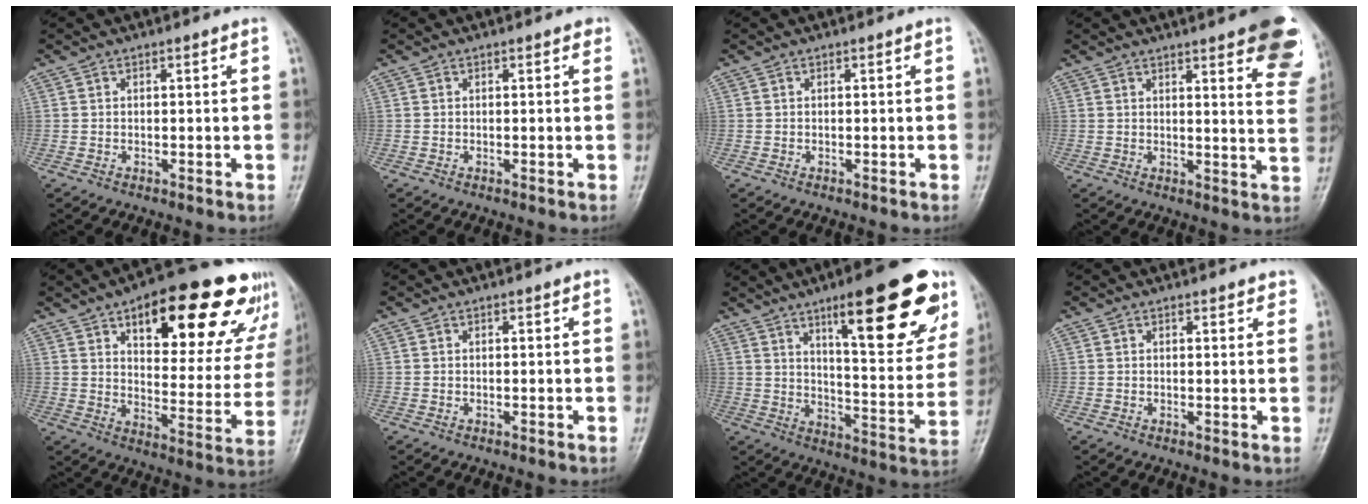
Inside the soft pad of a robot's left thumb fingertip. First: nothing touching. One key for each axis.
{"total": 0.7, "fx": 0.4, "fy": 0.3, "fz": 0.4, "tx": -0.002, "ty": 0.000, "tz": 0.000}
{"total": 0.0}
{"total": 17.8, "fx": 10.6, "fy": 4.3, "fz": 13.6, "tx": -0.145, "ty": -0.039, "tz": 0.112}
{"total": 26.5, "fx": 15.1, "fy": 11.0, "fz": 18.8, "tx": -0.199, "ty": -0.031, "tz": 0.211}
{"total": 0.0}
{"total": 23.8, "fx": 13.1, "fy": 6.4, "fz": 18.8, "tx": -0.218, "ty": -0.048, "tz": 0.190}
{"total": 2.2, "fx": 1.7, "fy": 0.9, "fz": 1.0, "tx": 0.007, "ty": -0.002, "tz": 0.016}